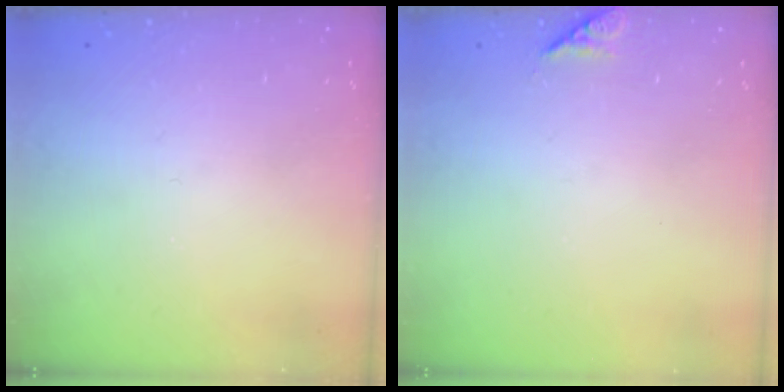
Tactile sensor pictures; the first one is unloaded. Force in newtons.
{"total": 7.2, "press": 7.1, "slide": 0.9}